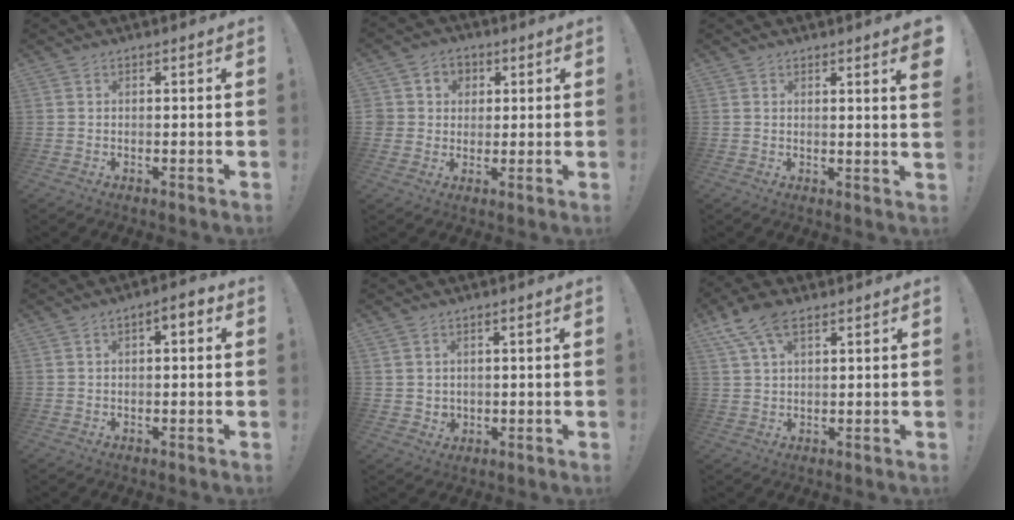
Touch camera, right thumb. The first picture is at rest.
{"total": 6.1, "force": [0.9, 5.9, 1.0], "torque": [-0.013, 0.000, 0.022]}
{"total": 3.1, "force": [1.8, -0.3, 2.5], "torque": [-0.028, -0.013, 0.027]}
{"total": 3.5, "force": [0.1, 1.6, 3.1], "torque": [-0.046, 0.009, -0.002]}
{"total": 3.4, "force": [1.8, 2.8, 0.5], "torque": [-0.003, -0.013, 0.035]}
{"total": 8.5, "force": [4.8, 3.9, 5.7], "torque": [-0.109, -0.007, 0.094]}